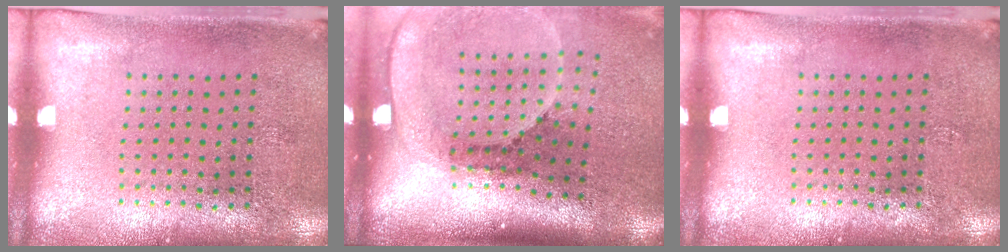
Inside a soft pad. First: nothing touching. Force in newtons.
{"total": 2.5, "press": 1.7, "slide": 1.8}
{"total": 0.0}